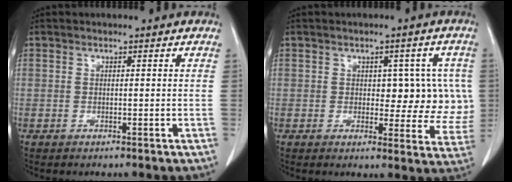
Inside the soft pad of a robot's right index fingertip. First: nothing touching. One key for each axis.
{"total": 7.4, "fx": 0.9, "fy": 4.4, "fz": 5.9, "tx": -0.047, "ty": 0.014, "tz": 0.014}